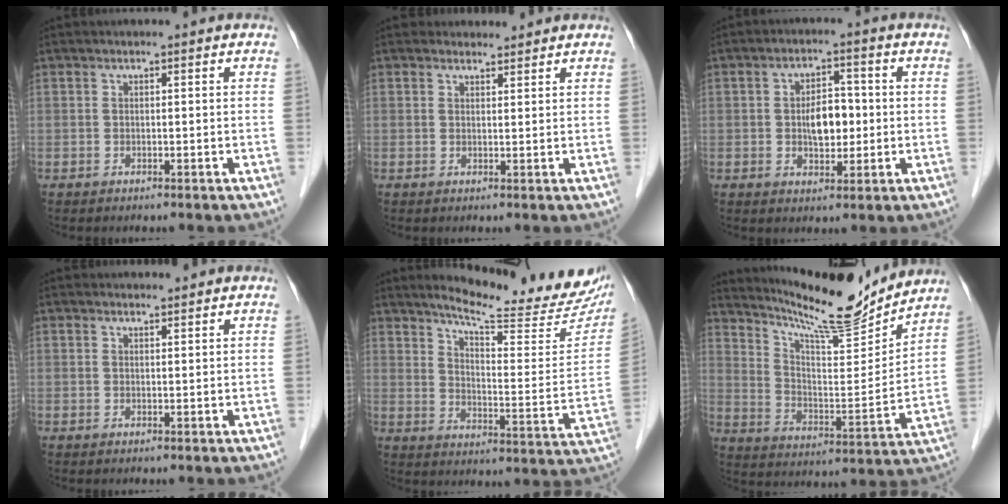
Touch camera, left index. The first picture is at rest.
{"total": 2.0, "force": [1.8, 0.8, -0.2], "torque": [0.001, 0.003, 0.024]}
{"total": 5.5, "force": [-0.2, 3.0, 4.7], "torque": [-0.080, 0.006, -0.003]}
{"total": 0.8, "force": [0.8, 0.1, -0.1], "torque": [-0.008, -0.002, 0.013]}
{"total": 20.9, "force": [18.6, 2.6, 9.2], "torque": [-0.125, -0.065, 0.230]}
{"total": 16.2, "force": [15.2, 0.8, 5.6], "torque": [-0.104, -0.026, 0.240]}